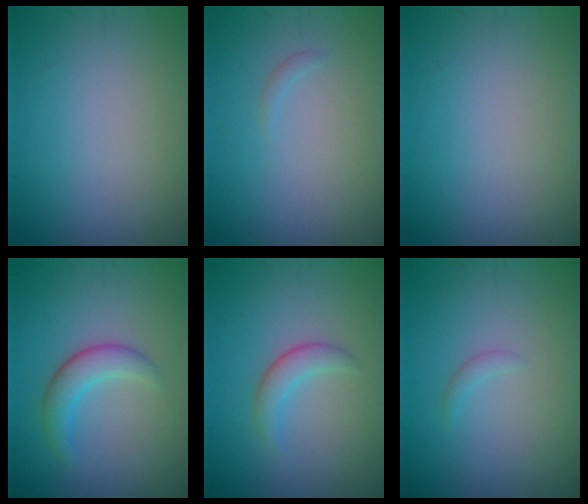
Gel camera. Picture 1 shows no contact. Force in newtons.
{"total": 0.5, "press": 0.5, "slide": 0.1}
{"total": 0.0}
{"total": 2.9, "press": 2.9, "slide": 0.2}
{"total": 2.1, "press": 2.1, "slide": 0.2}
{"total": 0.7, "press": 0.7, "slide": 0.1}